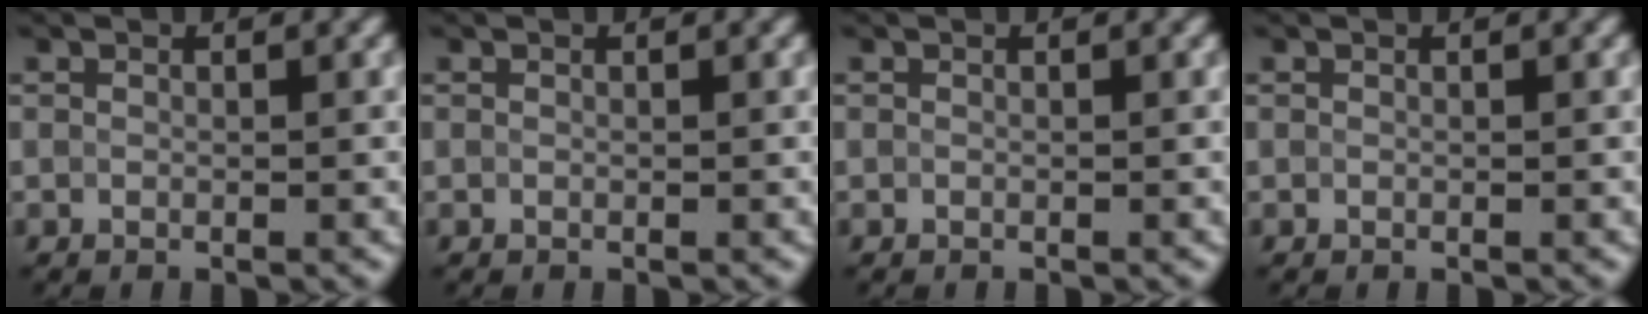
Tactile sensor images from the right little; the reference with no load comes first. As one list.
[{"total": 0.0}, {"total": 0.0}, {"total": 0.0}]